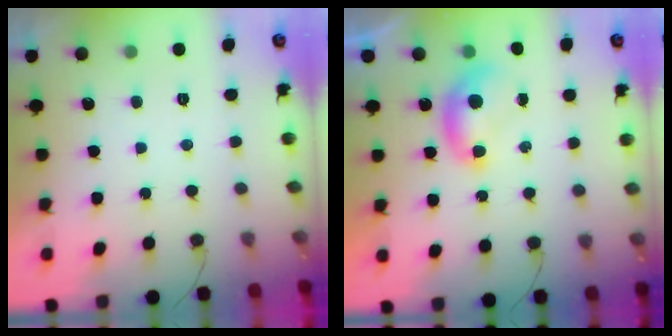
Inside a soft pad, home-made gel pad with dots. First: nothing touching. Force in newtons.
{"total": 6.4, "press": 6.4, "slide": 0.9}